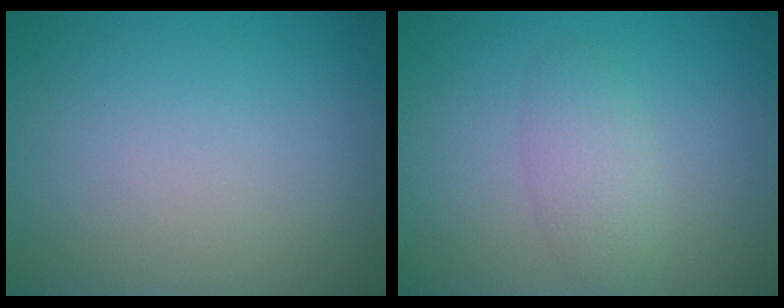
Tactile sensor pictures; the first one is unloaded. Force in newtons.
{"total": 2.1, "press": 2.1, "slide": 0.1}